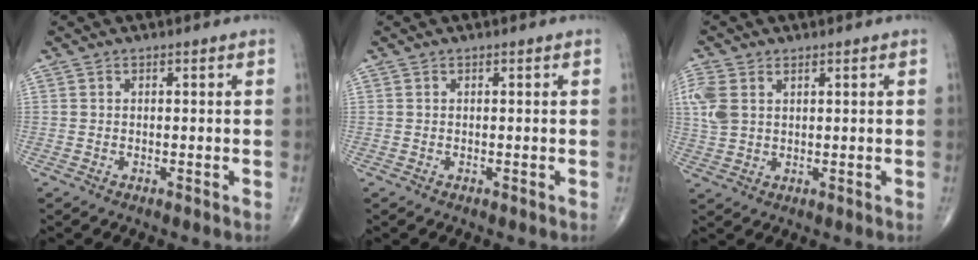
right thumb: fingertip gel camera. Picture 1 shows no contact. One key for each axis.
{"total": 0.0}
{"total": 6.4, "fx": 2.1, "fy": 4.2, "fz": 4.4, "tx": -0.119, "ty": 0.005, "tz": 0.047}